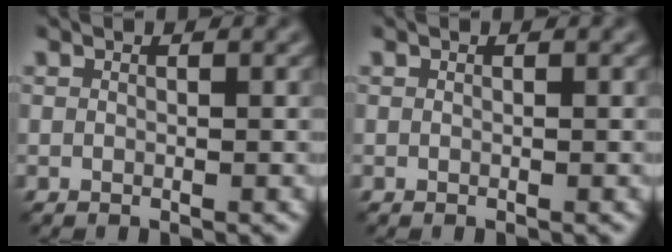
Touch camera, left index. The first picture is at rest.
{"total": 0.0}